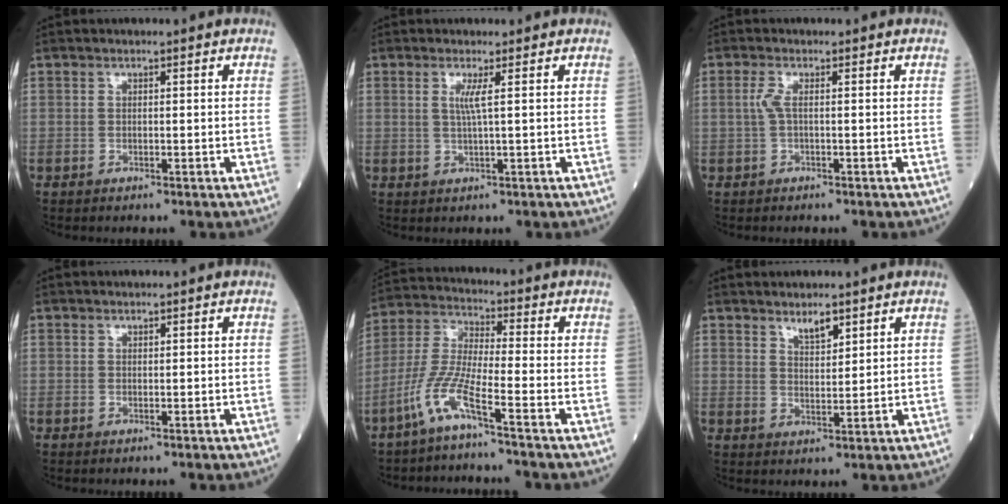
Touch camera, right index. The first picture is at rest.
{"total": 2.1, "force": [0.6, -0.5, 2.0], "torque": [-0.044, -0.002, 0.012]}
{"total": 1.7, "force": [-0.1, 0.2, 1.7], "torque": [-0.043, 0.000, -0.003]}
{"total": 0.0}
{"total": 7.5, "force": [-4.6, -0.3, 5.9], "torque": [-0.141, -0.004, -0.102]}
{"total": 3.2, "force": [2.5, 0.8, 1.8], "torque": [-0.034, -0.005, 0.047]}